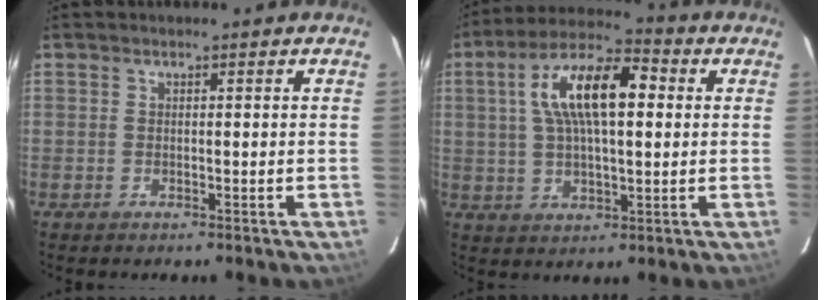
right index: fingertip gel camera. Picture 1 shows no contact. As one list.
[{"total": 14.4, "force": [3.1, 5.5, 12.9], "torque": [-0.237, 0.027, 0.048]}]